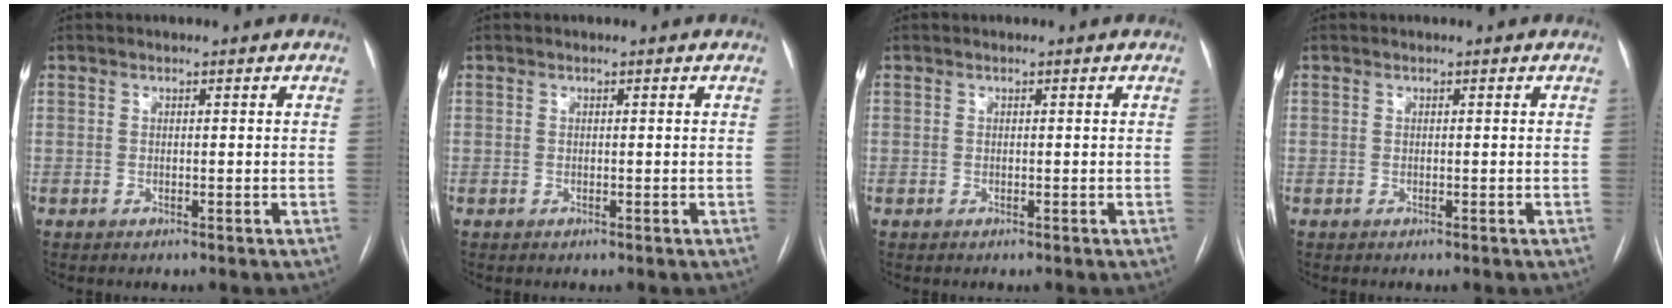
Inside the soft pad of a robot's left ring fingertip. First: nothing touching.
{"total": 0.0}
{"total": 0.0}
{"total": 0.0}